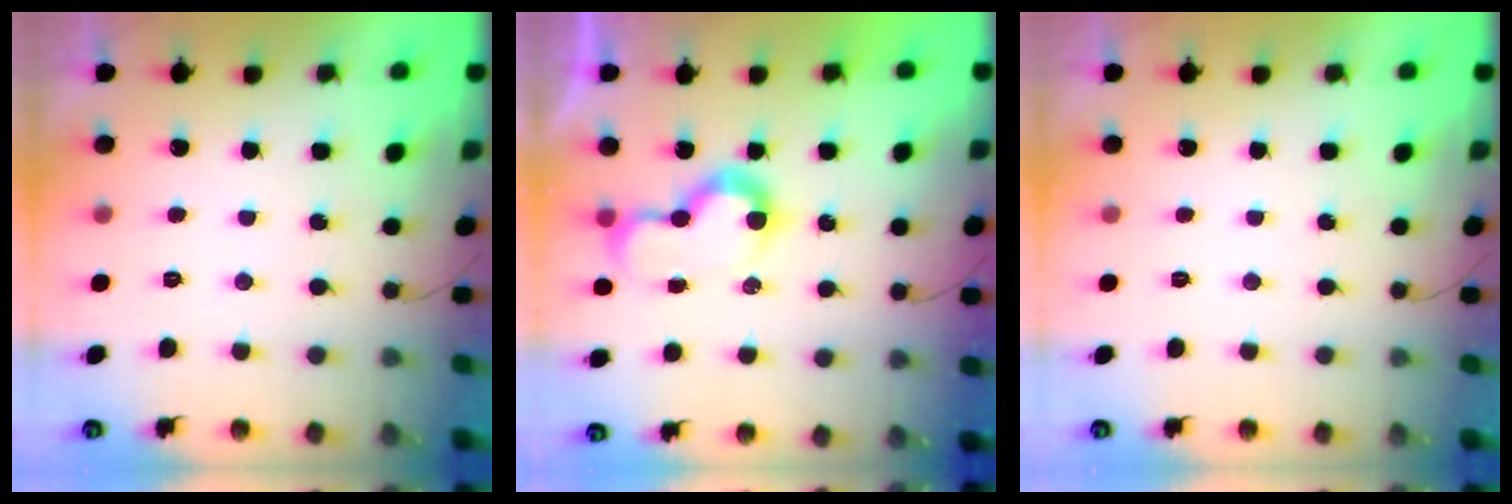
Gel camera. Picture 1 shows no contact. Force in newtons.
{"total": 7.6, "press": 7.6, "slide": 0.3}
{"total": 0.0}